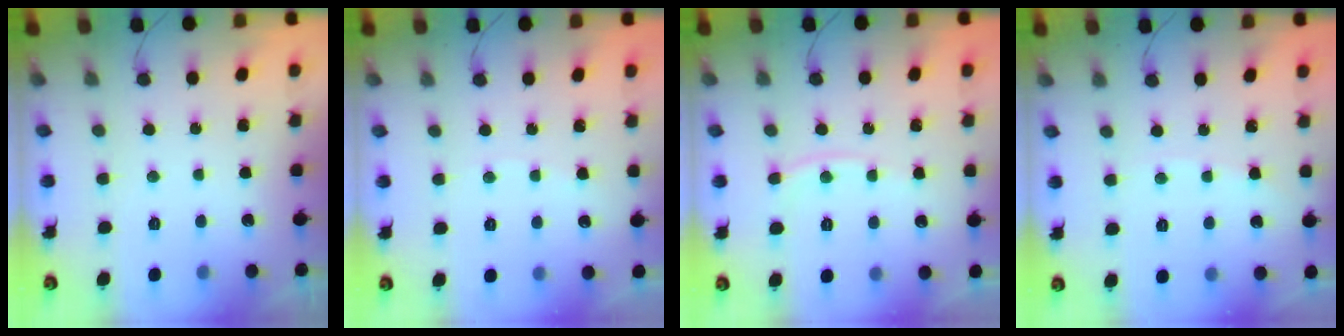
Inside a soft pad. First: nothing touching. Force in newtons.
{"total": 2.6, "press": 2.6, "slide": 0.3}
{"total": 5.3, "press": 5.2, "slide": 0.8}
{"total": 1.8, "press": 1.8, "slide": 0.3}